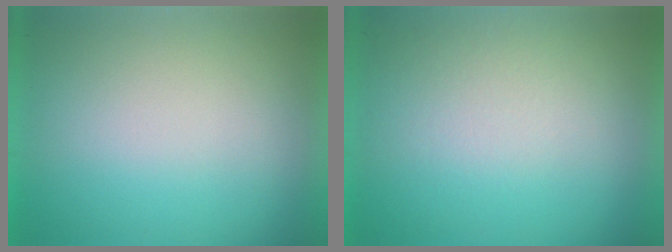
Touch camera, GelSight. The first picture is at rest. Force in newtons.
{"total": 2.3}